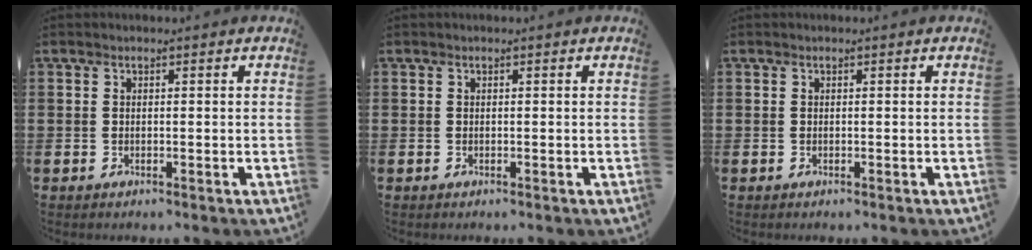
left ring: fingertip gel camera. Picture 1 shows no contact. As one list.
[{"total": 0.0}, {"total": 0.0}]